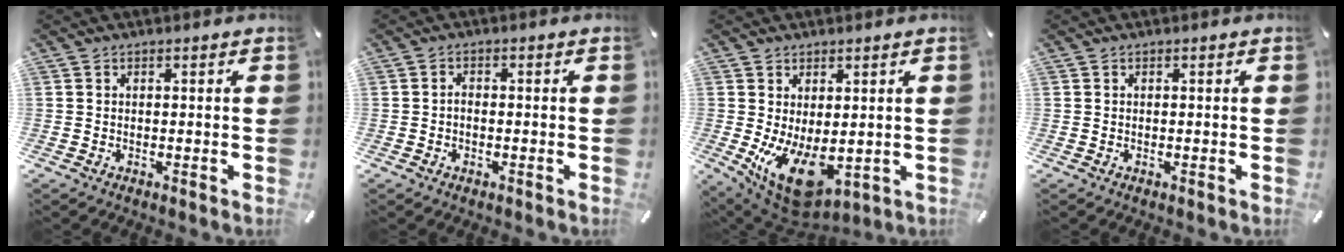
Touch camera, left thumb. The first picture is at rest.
{"total": 1.4, "force": [-0.4, 0.9, 1.0], "torque": [-0.021, 0.003, -0.009]}
{"total": 10.6, "force": [-1.2, 6.2, 8.5], "torque": [-0.140, -0.015, -0.013]}
{"total": 0.0}